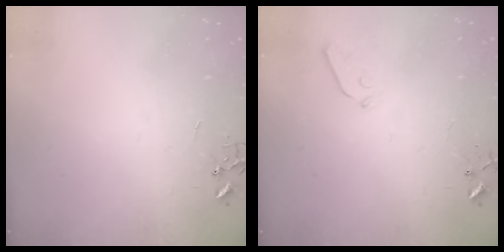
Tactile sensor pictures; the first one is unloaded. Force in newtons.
{"total": 3.6, "press": 3.5, "slide": 0.7}